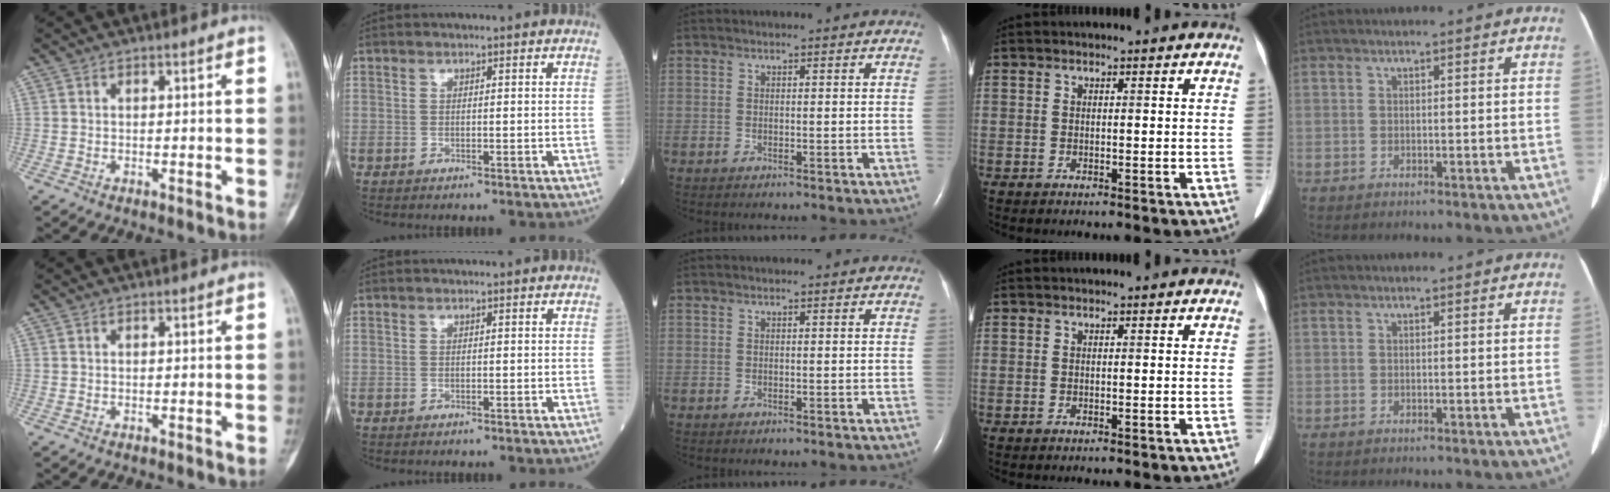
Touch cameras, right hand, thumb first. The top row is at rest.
{}